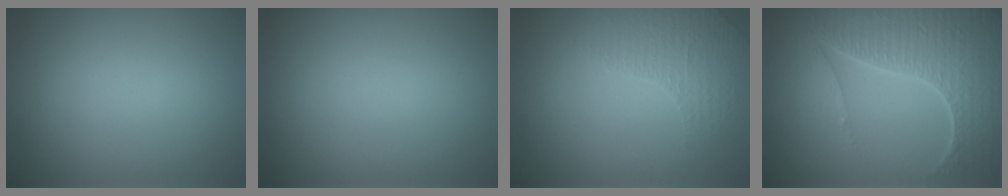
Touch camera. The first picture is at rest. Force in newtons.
{"total": 0.0}
{"total": 1.5, "press": 1.2, "slide": 0.8}
{"total": 7.4, "press": 5.4, "slide": 5.1}